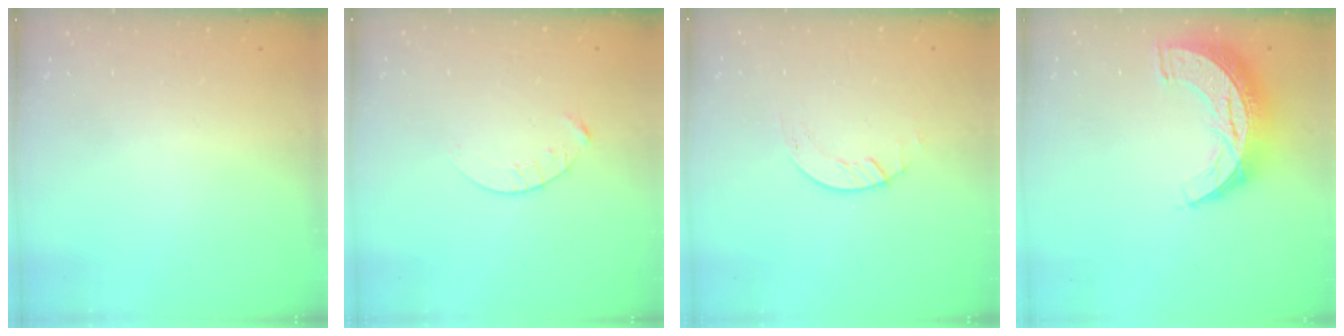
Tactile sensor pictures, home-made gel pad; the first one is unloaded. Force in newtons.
{"total": 4.3, "press": 4.2, "slide": 0.5}
{"total": 1.3, "press": 1.2, "slide": 0.1}
{"total": 12.7, "press": 12.7, "slide": 0.8}